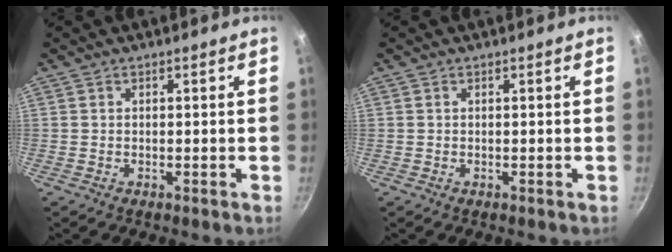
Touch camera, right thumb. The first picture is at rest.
{"total": 0.0}